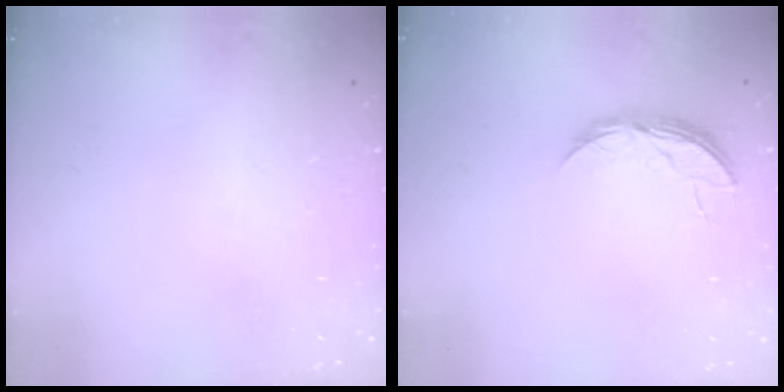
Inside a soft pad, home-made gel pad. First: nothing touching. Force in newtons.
{"total": 5.5, "press": 5.5, "slide": 0.5}